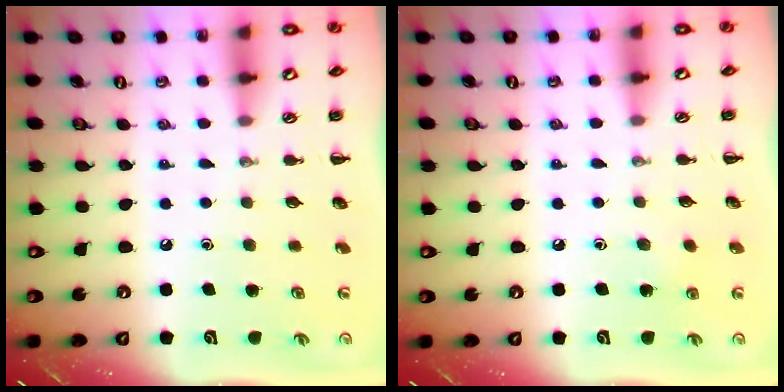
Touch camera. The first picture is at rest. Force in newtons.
{"total": 5.5, "press": 5.2, "slide": 1.6}